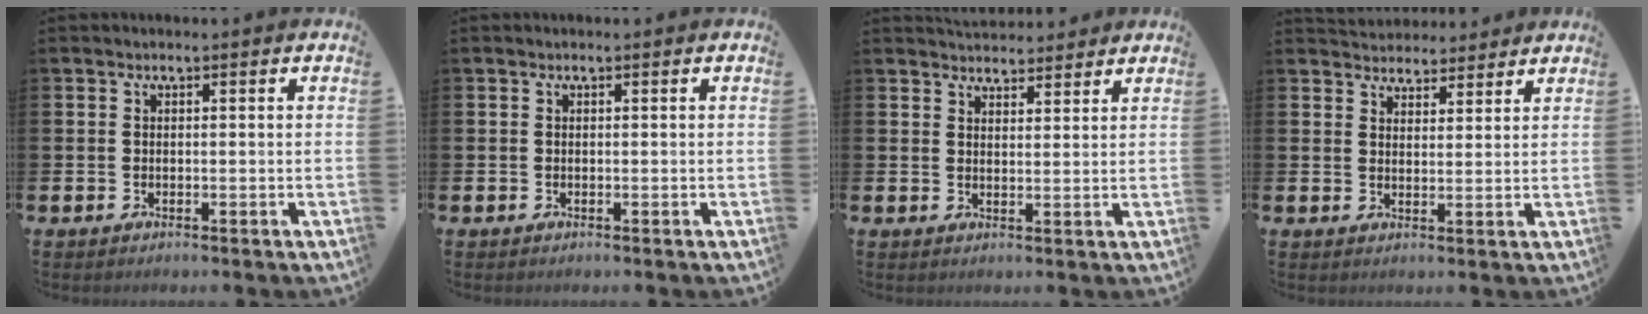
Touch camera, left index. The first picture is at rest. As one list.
[{"total": 0.0}, {"total": 3.8, "force": [3.7, 0.9, -0.2], "torque": [0.009, -0.020, 0.066]}, {"total": 3.9, "force": [3.8, 1.1, -0.4], "torque": [0.001, -0.021, 0.068]}]